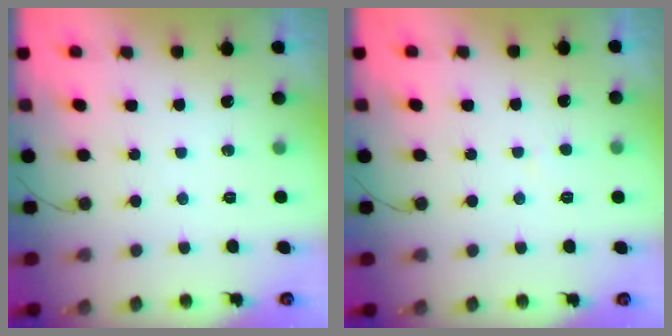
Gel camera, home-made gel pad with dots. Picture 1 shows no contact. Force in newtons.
{"total": 1.6, "press": 1.6, "slide": 0.1}